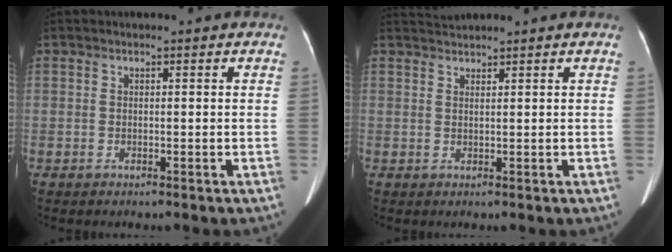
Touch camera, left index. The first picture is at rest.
{"total": 1.9, "force": [1.9, -0.4, 0.1], "torque": [-0.005, 0.013, 0.044]}